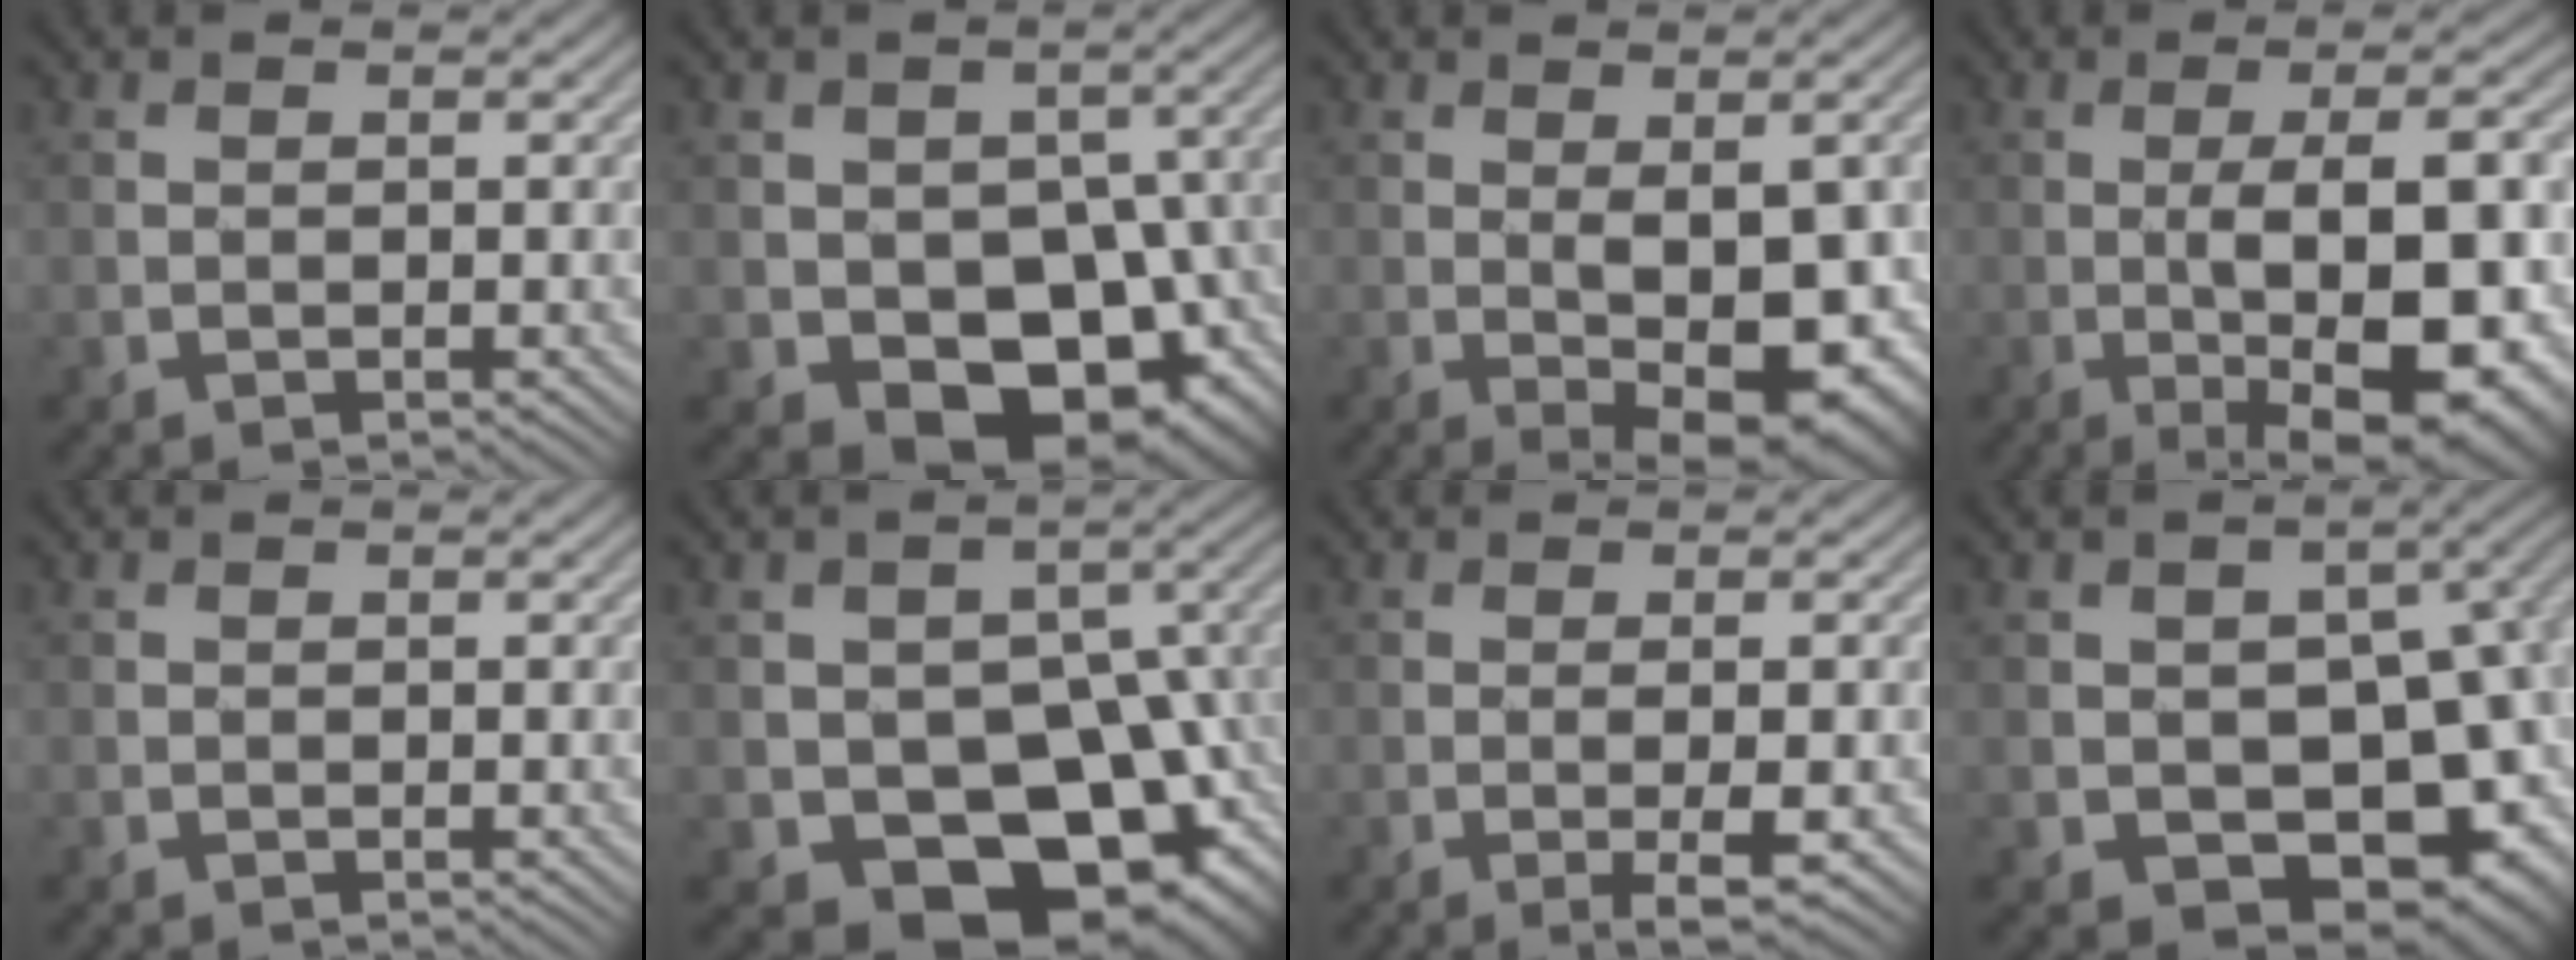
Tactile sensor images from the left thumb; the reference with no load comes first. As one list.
[{"total": 13.1, "force": [-3.7, 9.1, 8.7], "torque": [-0.112, -0.012, -0.043]}, {"total": 9.6, "force": [-1.8, 4.2, 8.5], "torque": [-0.118, -0.013, -0.012]}, {"total": 14.8, "force": [-3.2, 5.3, 13.5], "torque": [-0.171, 0.003, -0.046]}, {"total": 0.0}, {"total": 17.3, "force": [-6.7, 12.0, 10.6], "torque": [-0.147, -0.007, -0.093]}, {"total": 3.2, "force": [-0.7, 0.3, 3.1], "torque": [-0.057, 0.000, -0.009]}, {"total": 14.9, "force": [-4.2, 10.3, 9.9], "torque": [-0.118, 0.010, -0.051]}]